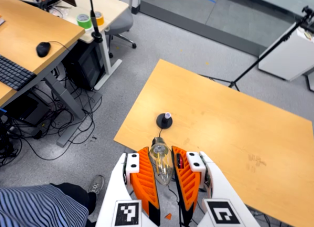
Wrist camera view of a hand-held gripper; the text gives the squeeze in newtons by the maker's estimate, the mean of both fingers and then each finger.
{"total": 20.0, "left": 24.0, "right": 16.0}